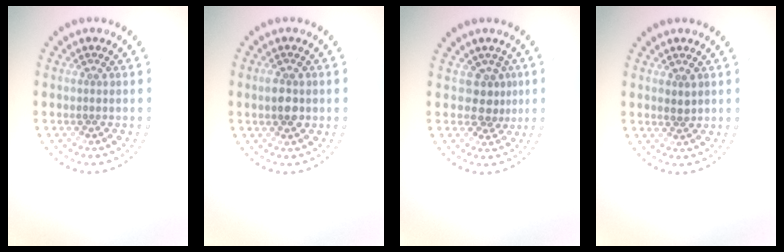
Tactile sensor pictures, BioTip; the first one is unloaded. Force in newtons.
{"total": 2.5, "press": 2.5, "slide": 0.1}
{"total": 2.1, "press": 1.4, "slide": 1.6}
{"total": 1.0, "press": 1.0, "slide": 0.2}